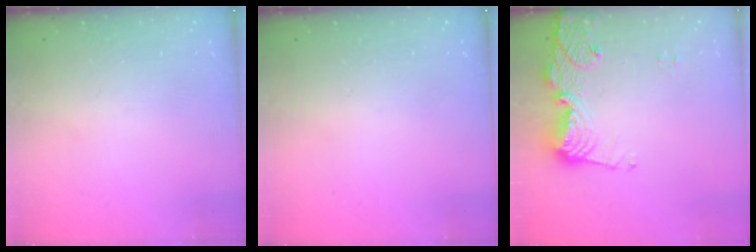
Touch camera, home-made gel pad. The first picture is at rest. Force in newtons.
{"total": 0.0}
{"total": 12.7, "press": 12.6, "slide": 1.2}